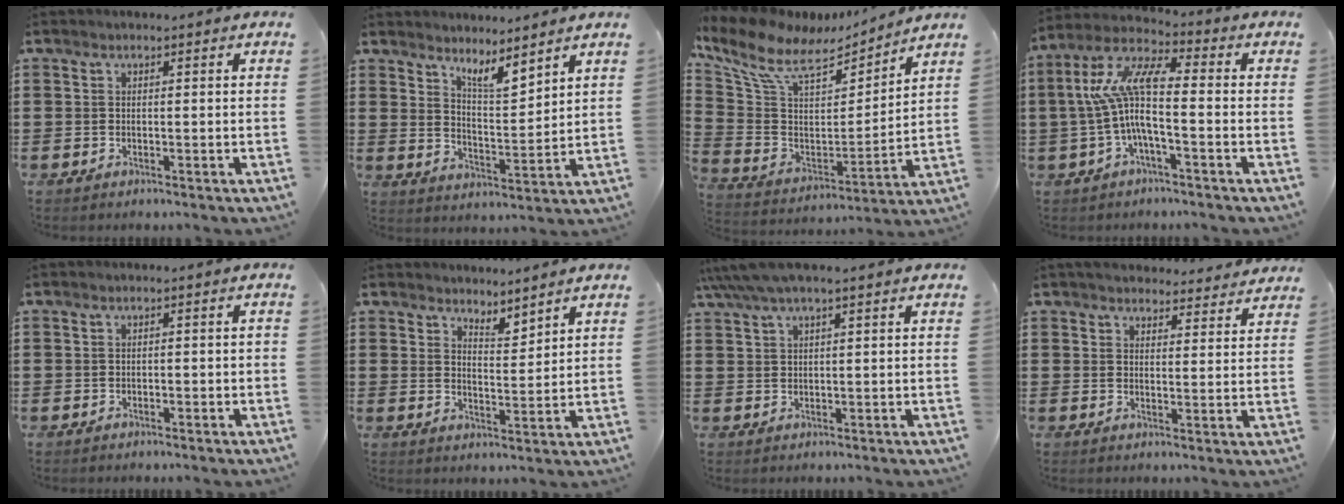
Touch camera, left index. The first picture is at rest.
{"total": 5.3, "force": [4.9, 0.4, 1.9], "torque": [-0.044, -0.027, 0.085]}
{"total": 10.6, "force": [7.5, 4.3, 6.0], "torque": [-0.149, -0.036, 0.130]}
{"total": 9.7, "force": [-0.7, 2.6, 9.3], "torque": [-0.219, -0.015, -0.027]}
{"total": 0.9, "force": [-0.8, 0.3, 0.2], "torque": [-0.009, -0.001, -0.016]}
{"total": 3.0, "force": [3.0, 0.2, -0.1], "torque": [-0.008, -0.010, 0.055]}
{"total": 3.2, "force": [2.0, 0.3, 2.5], "torque": [-0.051, 0.004, 0.037]}
{"total": 3.8, "force": [3.7, 0.6, 0.6], "torque": [-0.016, -0.016, 0.066]}